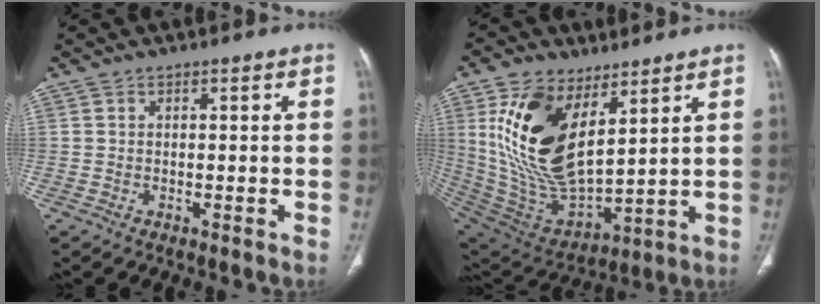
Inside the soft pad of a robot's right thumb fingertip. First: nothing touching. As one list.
[{"total": 20.3, "force": [8.2, 9.6, 15.9], "torque": [-0.297, -0.043, 0.178]}]